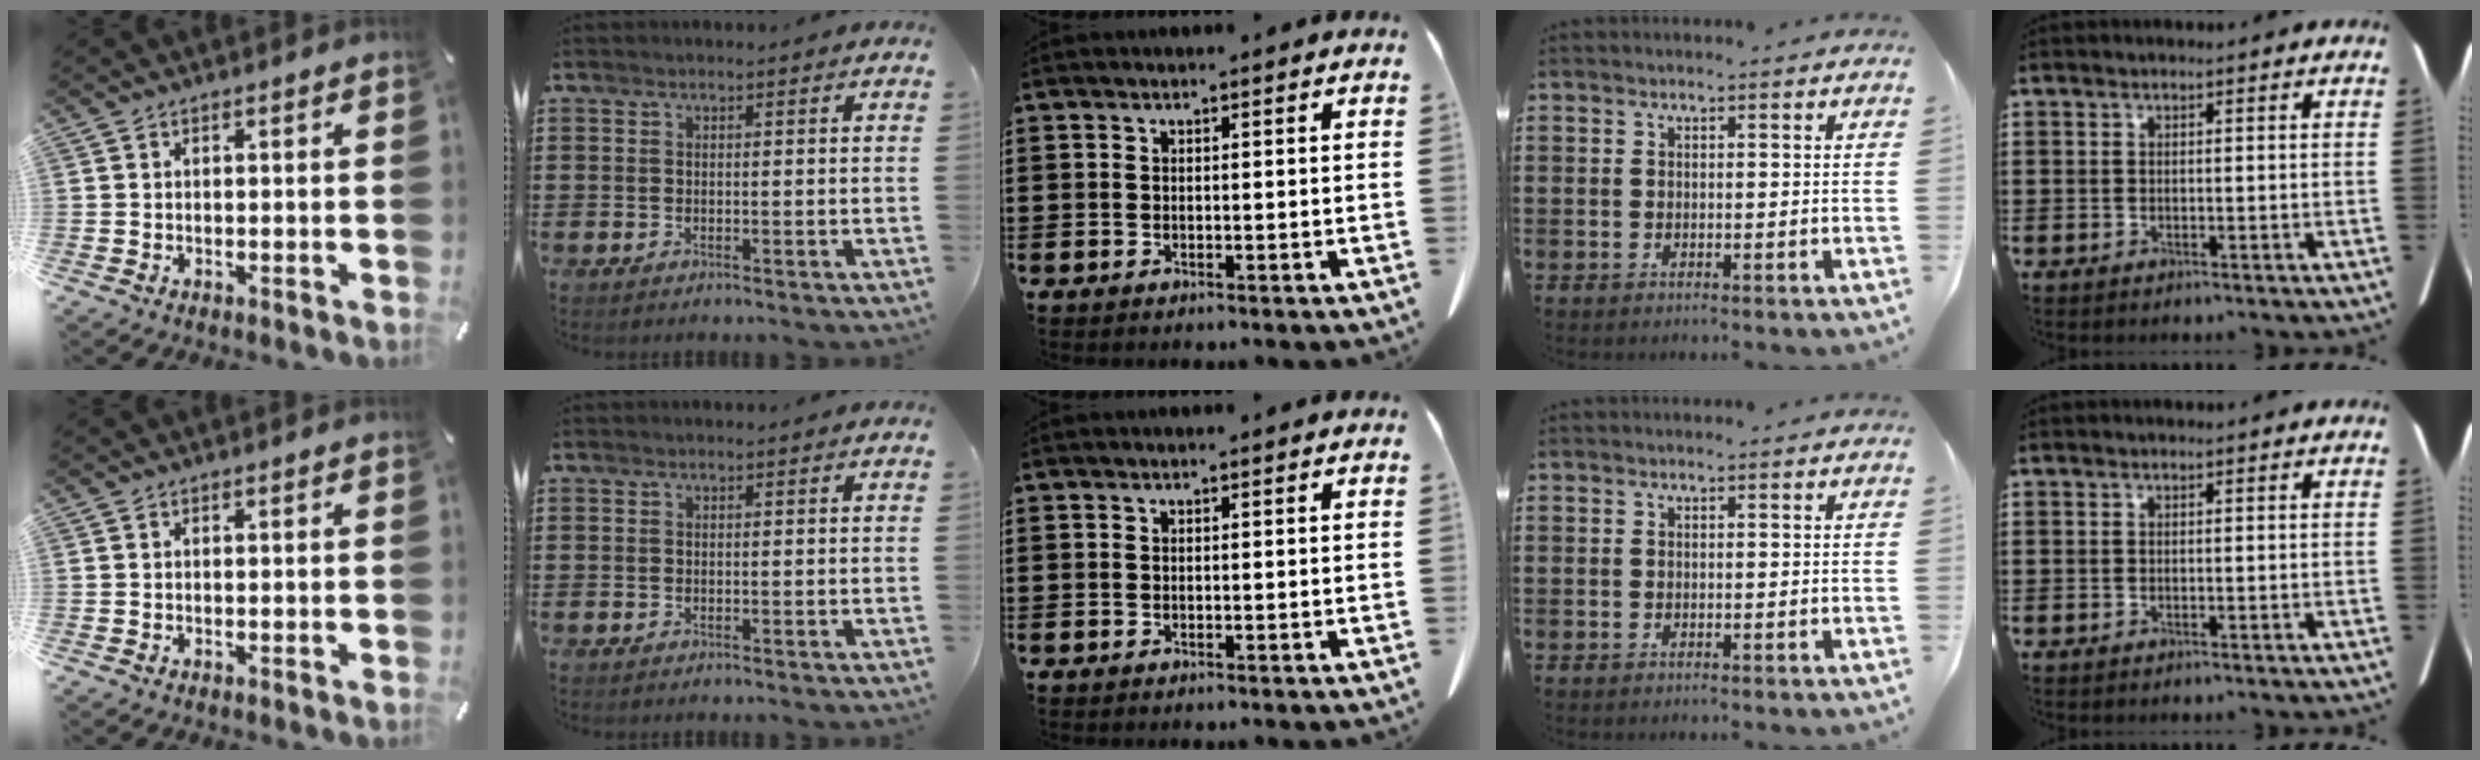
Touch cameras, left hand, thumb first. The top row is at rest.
{}